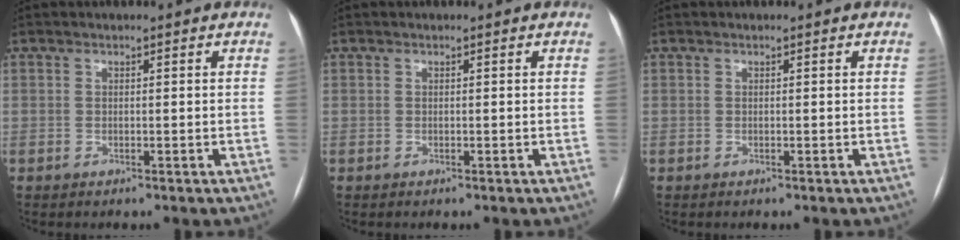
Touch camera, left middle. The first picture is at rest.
{"total": 0.0}
{"total": 0.0}